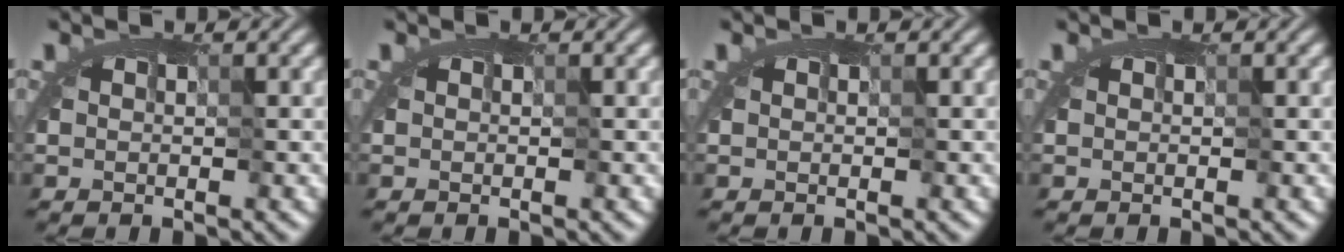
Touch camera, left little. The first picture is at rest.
{"total": 0.0}
{"total": 0.0}
{"total": 0.0}